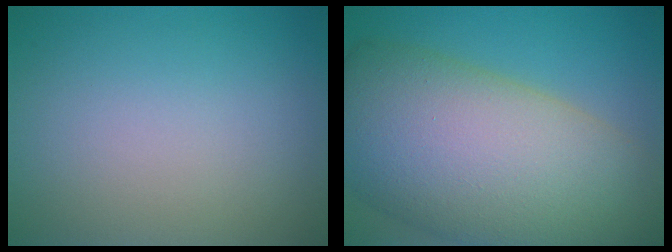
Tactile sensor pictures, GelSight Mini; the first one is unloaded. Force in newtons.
{"total": 17.3, "press": 17.3, "slide": 1.2}